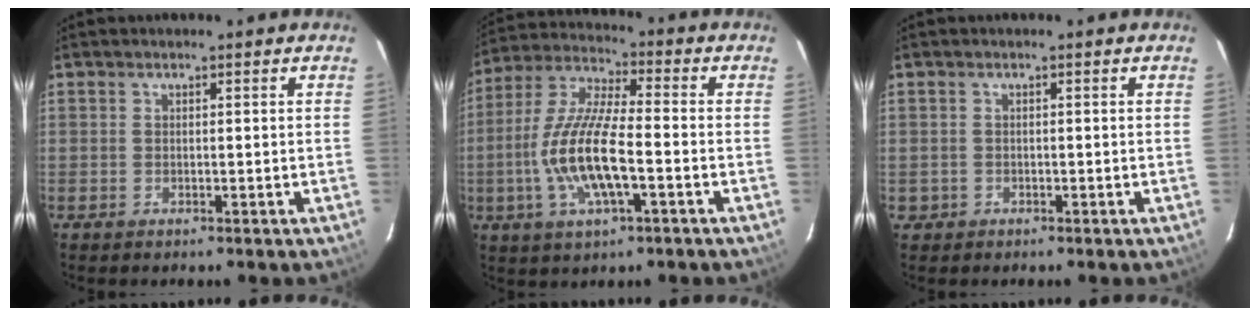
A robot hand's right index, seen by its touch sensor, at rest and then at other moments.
{"total": 14.1, "force": [-3.7, 3.9, 13.1], "torque": [-0.271, -0.003, -0.073]}
{"total": 1.3, "force": [-0.5, 1.2, 0.0], "torque": [-0.003, 0.002, -0.004]}